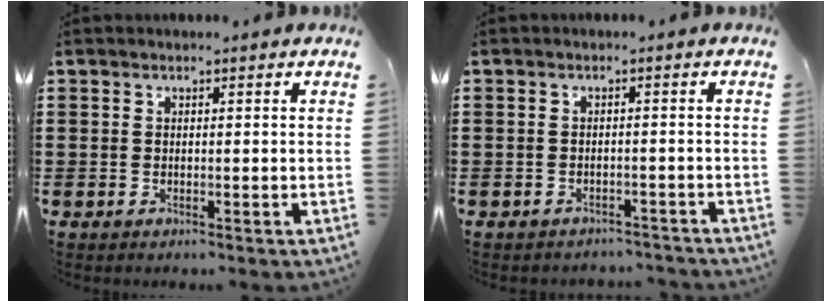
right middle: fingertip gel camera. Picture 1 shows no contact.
{"total": 1.7, "force": [-1.7, 0.2, 0.1], "torque": [-0.009, -0.002, -0.035]}